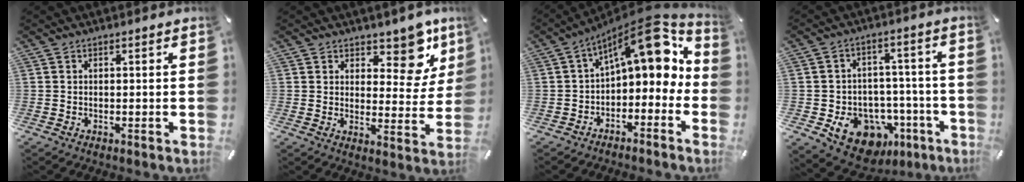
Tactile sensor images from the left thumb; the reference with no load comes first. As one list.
[{"total": 10.4, "force": [6.9, 5.6, 5.3], "torque": [-0.047, -0.055, 0.117]}, {"total": 13.2, "force": [6.4, 6.0, 9.8], "torque": [-0.132, -0.056, 0.106]}, {"total": 13.1, "force": [-5.9, 10.2, 5.6], "torque": [-0.053, 0.034, -0.088]}]